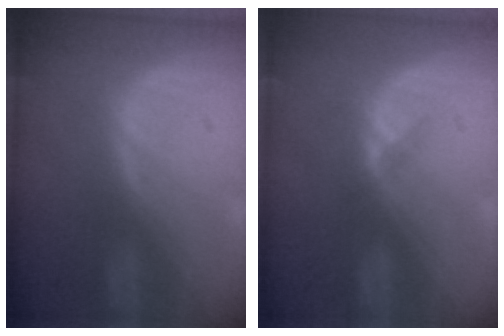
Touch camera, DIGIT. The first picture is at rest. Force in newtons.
{"total": 1.3, "press": 0.9, "slide": 0.9}